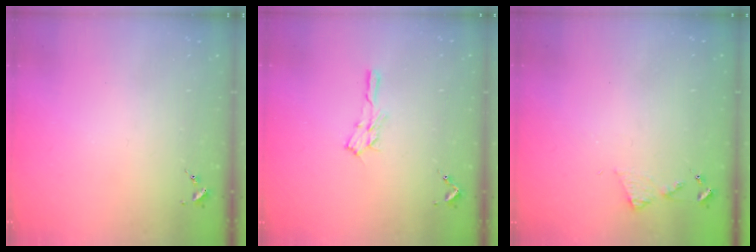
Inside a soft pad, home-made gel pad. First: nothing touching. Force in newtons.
{"total": 7.8, "press": 7.8, "slide": 0.7}
{"total": 5.0, "press": 5.0, "slide": 0.6}